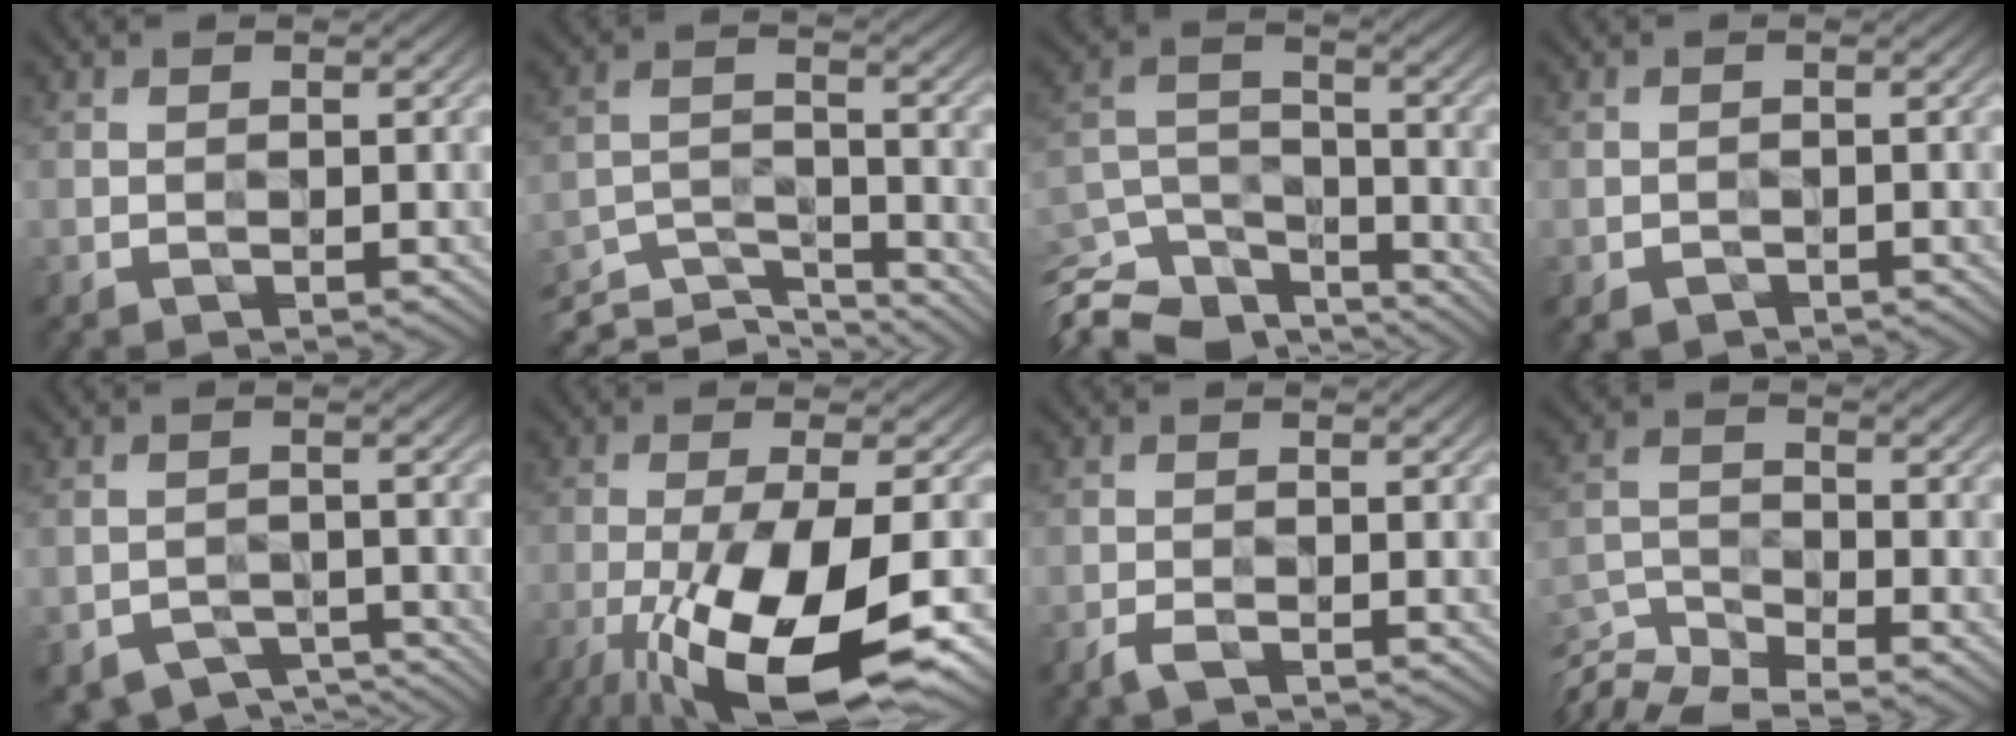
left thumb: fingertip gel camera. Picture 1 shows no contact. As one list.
[{"total": 10.3, "force": [-9.4, 2.0, 3.7], "torque": [-0.081, -0.006, -0.154]}, {"total": 12.3, "force": [-9.1, 6.4, 5.1], "torque": [-0.146, -0.019, -0.129]}, {"total": 1.1, "force": [-1.0, 0.4, -0.1], "torque": [0.001, 0.000, -0.018]}, {"total": 4.4, "force": [-3.7, 1.9, 1.4], "torque": [-0.020, -0.008, -0.055]}, {"total": 15.2, "force": [-6.6, 4.3, 12.9], "torque": [-0.252, -0.018, -0.106]}, {"total": 1.8, "force": [-1.4, 0.2, 1.1], "torque": [-0.027, 0.002, -0.028]}, {"total": 6.4, "force": [-5.8, 1.2, 2.3], "torque": [-0.053, -0.004, -0.122]}]